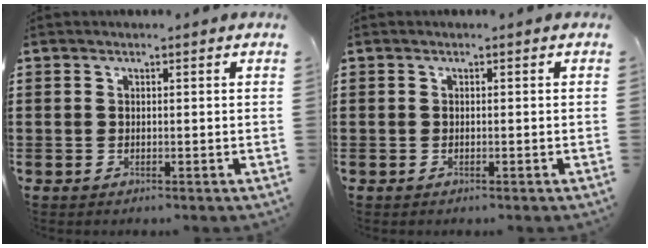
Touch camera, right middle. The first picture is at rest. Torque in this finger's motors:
{"motor_torque": [0.43, -0.34, 0.07, 0.00]}